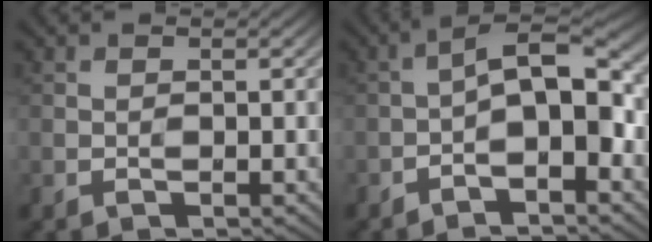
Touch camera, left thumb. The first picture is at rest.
{"total": 7.3, "force": [-2.2, 2.5, 6.4], "torque": [-0.097, 0.007, -0.033]}